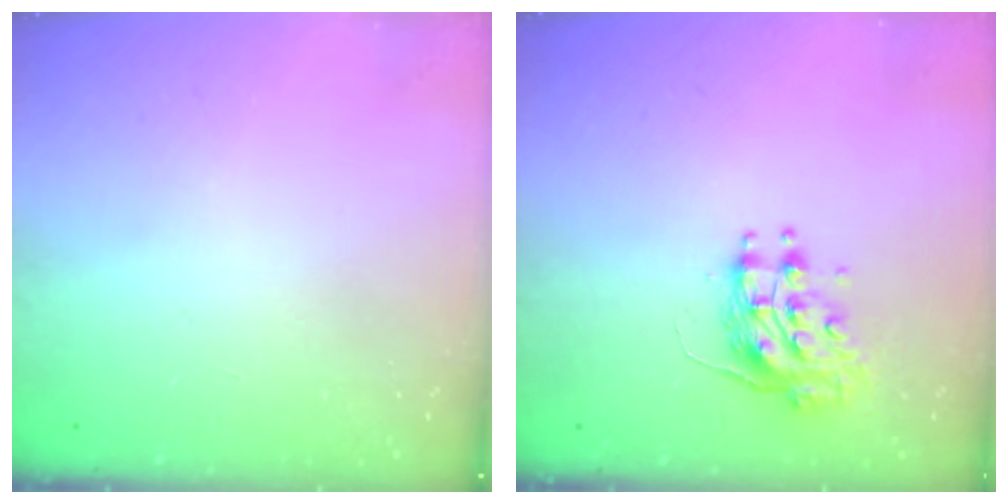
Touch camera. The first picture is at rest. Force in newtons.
{"total": 8.8, "press": 8.8, "slide": 0.0}